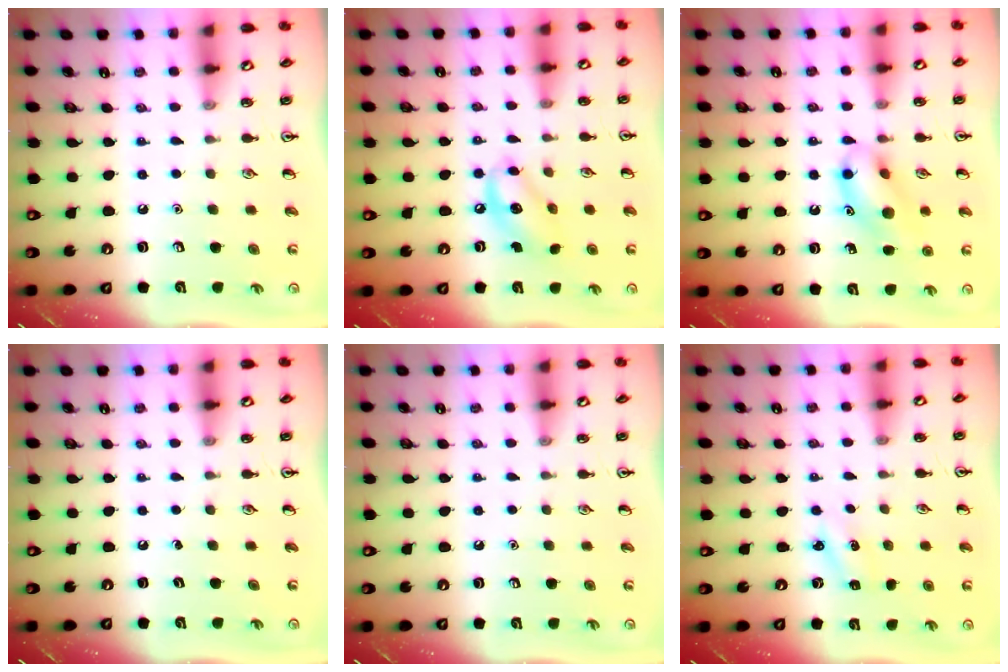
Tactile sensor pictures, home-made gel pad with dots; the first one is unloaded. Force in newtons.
{"total": 9.0, "press": 8.8, "slide": 1.9}
{"total": 12.8, "press": 12.8, "slide": 1.1}
{"total": 0.0}
{"total": 0.0}
{"total": 2.2, "press": 2.1, "slide": 0.8}